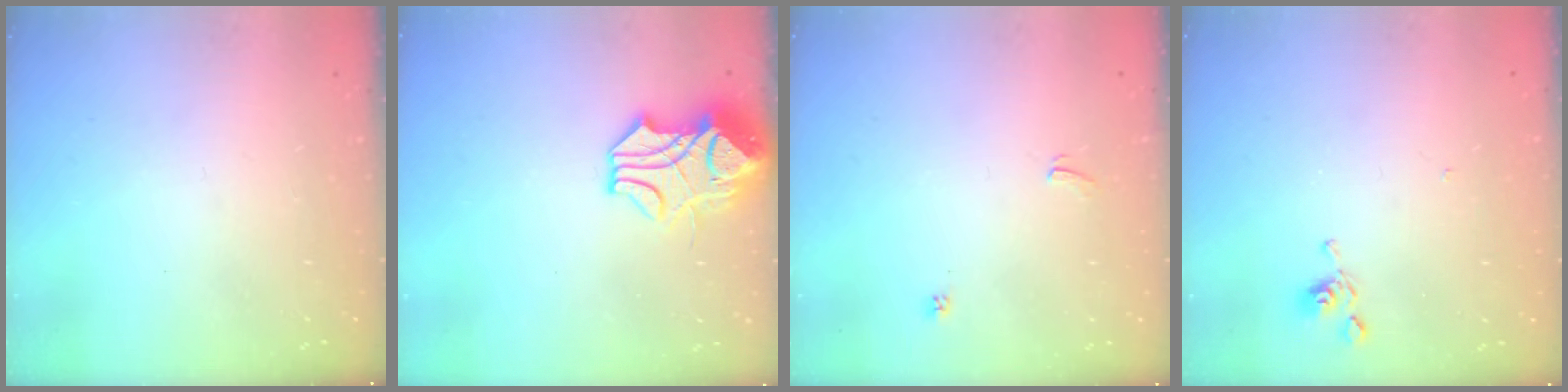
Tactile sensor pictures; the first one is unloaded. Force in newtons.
{"total": 7.9, "press": 7.7, "slide": 1.7}
{"total": 1.1, "press": 1.0, "slide": 0.4}
{"total": 4.5, "press": 4.5, "slide": 0.4}